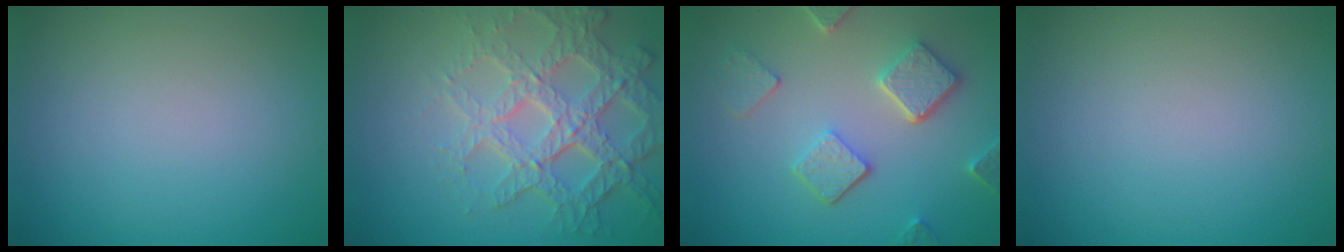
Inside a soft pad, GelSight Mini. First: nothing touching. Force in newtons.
{"total": 7.2, "press": 5.2, "slide": 4.9}
{"total": 5.0, "press": 3.9, "slide": 3.2}
{"total": 0.0}